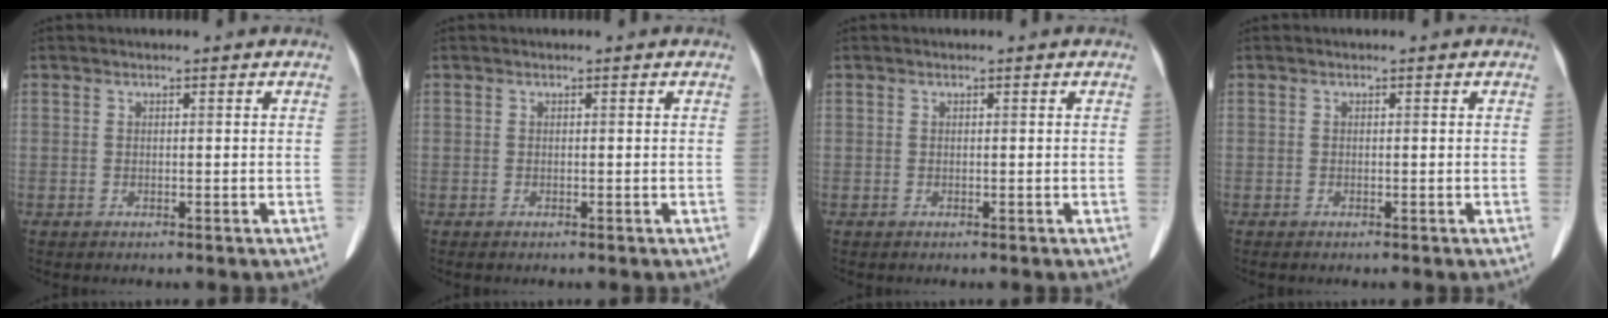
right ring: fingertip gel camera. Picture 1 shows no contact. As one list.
[{"total": 0.0}, {"total": 0.0}, {"total": 0.0}]